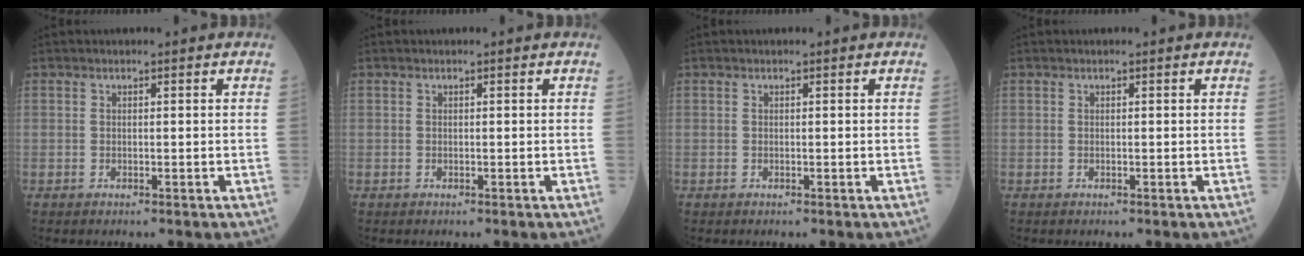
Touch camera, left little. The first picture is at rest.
{"total": 0.0}
{"total": 0.0}
{"total": 0.0}